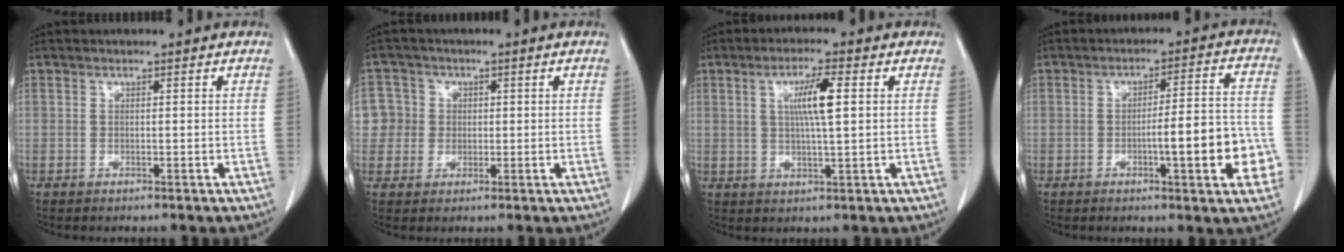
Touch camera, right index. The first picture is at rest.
{"total": 5.6, "force": [0.6, 5.6, 0.2], "torque": [0.000, 0.021, 0.014]}
{"total": 6.1, "force": [1.4, 0.3, 5.9], "torque": [-0.109, 0.001, 0.024]}
{"total": 11.3, "force": [-3.4, 1.8, 10.6], "torque": [-0.134, 0.021, -0.041]}